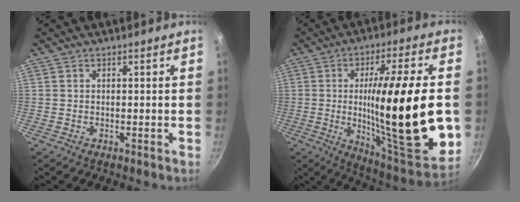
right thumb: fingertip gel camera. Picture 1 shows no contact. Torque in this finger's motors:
{"motor_torque": [0.63, 4.38, 2.77, 0.00, 0.60]}